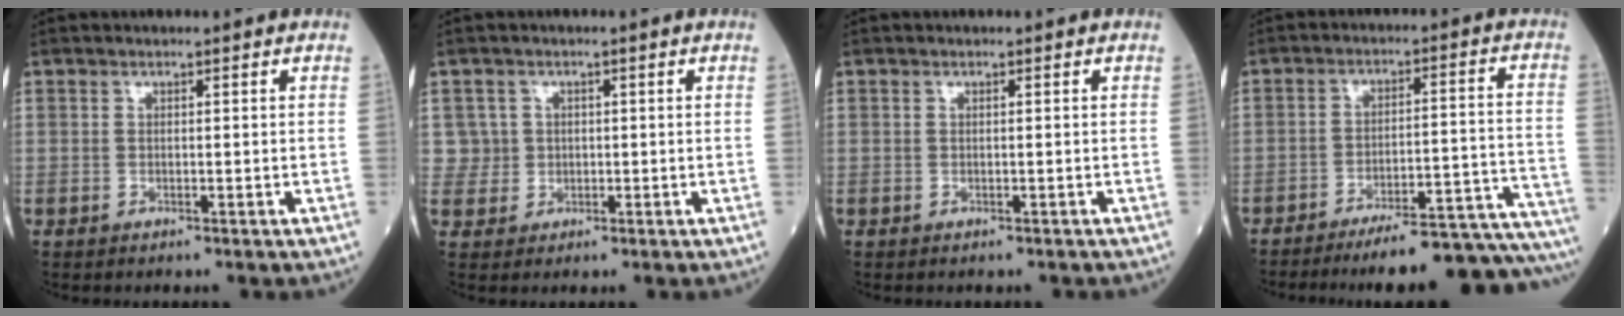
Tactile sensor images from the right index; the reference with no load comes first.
{"total": 3.0, "force": [0.3, 3.0, -0.4], "torque": [0.020, 0.008, 0.005]}
{"total": 0.0}
{"total": 22.5, "force": [-20.8, 0.0, 8.8], "torque": [-0.045, 0.010, -0.276]}